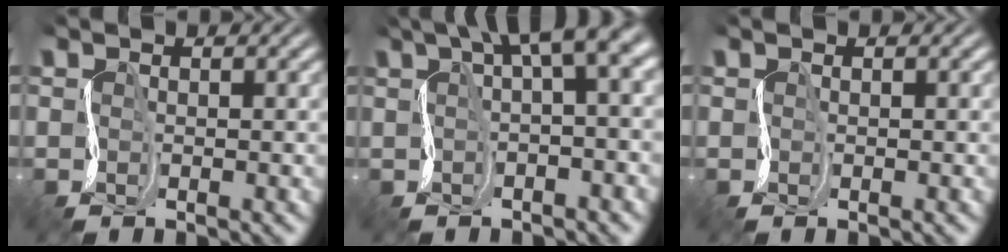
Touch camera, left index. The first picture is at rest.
{"total": 7.4, "force": [2.8, 2.0, 6.5], "torque": [-0.079, 0.023, 0.043]}
{"total": 0.0}